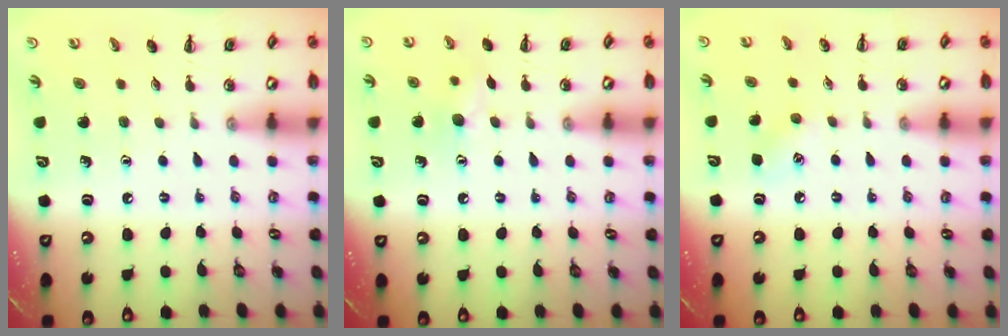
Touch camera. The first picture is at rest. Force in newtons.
{"total": 7.8, "press": 7.6, "slide": 1.9}
{"total": 3.7, "press": 3.5, "slide": 1.1}